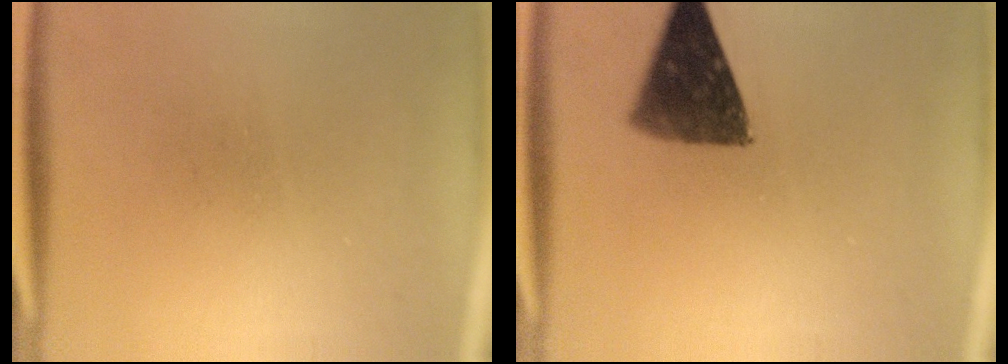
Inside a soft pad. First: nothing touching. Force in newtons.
{"total": 10.0}